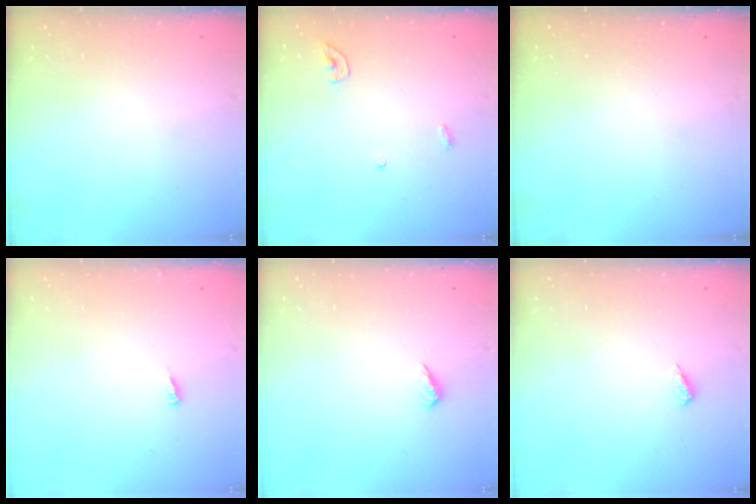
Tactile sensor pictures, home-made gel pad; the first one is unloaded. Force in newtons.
{"total": 3.5, "press": 3.5, "slide": 0.3}
{"total": 0.0}
{"total": 2.6, "press": 2.6, "slide": 0.3}
{"total": 3.6, "press": 3.4, "slide": 1.2}
{"total": 2.6, "press": 2.2, "slide": 1.3}